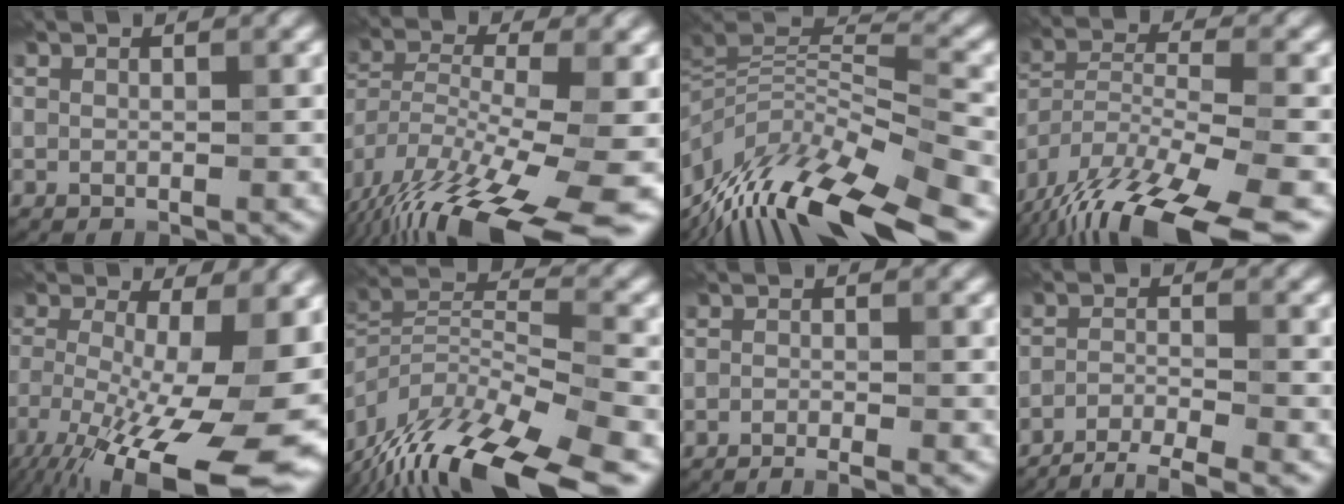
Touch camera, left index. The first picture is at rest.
{"total": 17.2, "force": [-10.6, 4.7, 12.7], "torque": [-0.250, -0.016, -0.173]}
{"total": 13.4, "force": [-7.2, 3.5, 10.8], "torque": [-0.209, 0.011, -0.120]}
{"total": 15.8, "force": [-12.5, 3.9, 8.8], "torque": [-0.176, -0.034, -0.195]}
{"total": 18.5, "force": [-7.7, 5.6, 15.9], "torque": [-0.261, -0.027, -0.121]}
{"total": 15.4, "force": [-11.1, 3.9, 9.8], "torque": [-0.199, 0.006, -0.191]}
{"total": 1.8, "force": [-1.3, 0.2, 1.1], "torque": [-0.014, -0.005, -0.028]}
{"total": 4.2, "force": [-3.6, 0.7, 2.1], "torque": [-0.036, -0.004, -0.071]}